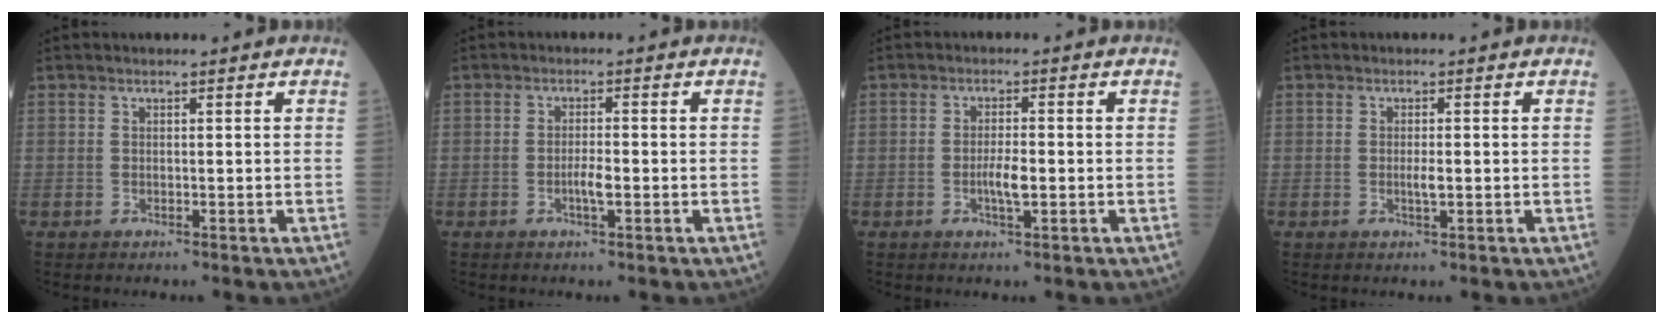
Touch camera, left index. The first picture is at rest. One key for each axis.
{"total": 2.3, "fx": -1.0, "fy": 0.2, "fz": 2.1, "tx": -0.038, "ty": -0.003, "tz": -0.019}
{"total": 3.1, "fx": -0.9, "fy": 0.5, "fz": 2.9, "tx": -0.056, "ty": -0.004, "tz": -0.017}
{"total": 1.5, "fx": -0.4, "fy": 0.2, "fz": 1.4, "tx": -0.027, "ty": -0.005, "tz": -0.007}